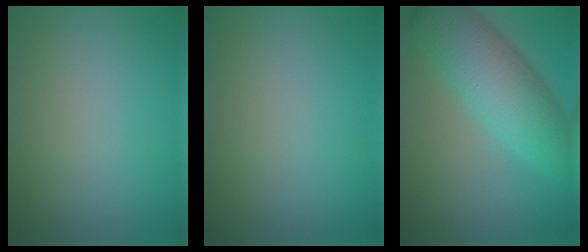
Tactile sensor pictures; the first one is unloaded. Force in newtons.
{"total": 0.0}
{"total": 7.9, "press": 7.9, "slide": 0.2}